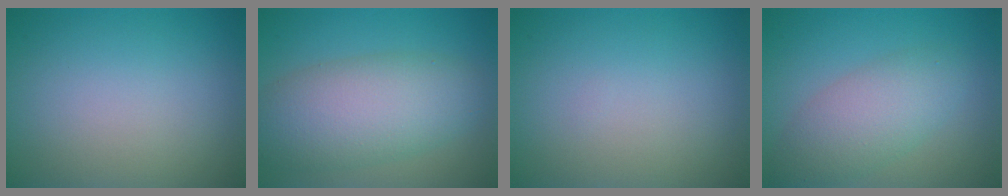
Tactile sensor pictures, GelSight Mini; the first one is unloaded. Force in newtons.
{"total": 7.5, "press": 7.5, "slide": 0.4}
{"total": 0.0}
{"total": 4.6, "press": 4.6, "slide": 0.2}